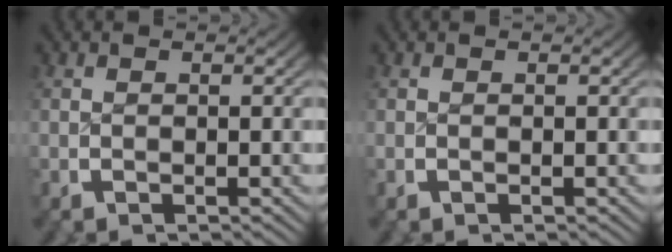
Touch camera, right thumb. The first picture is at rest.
{"total": 0.0}